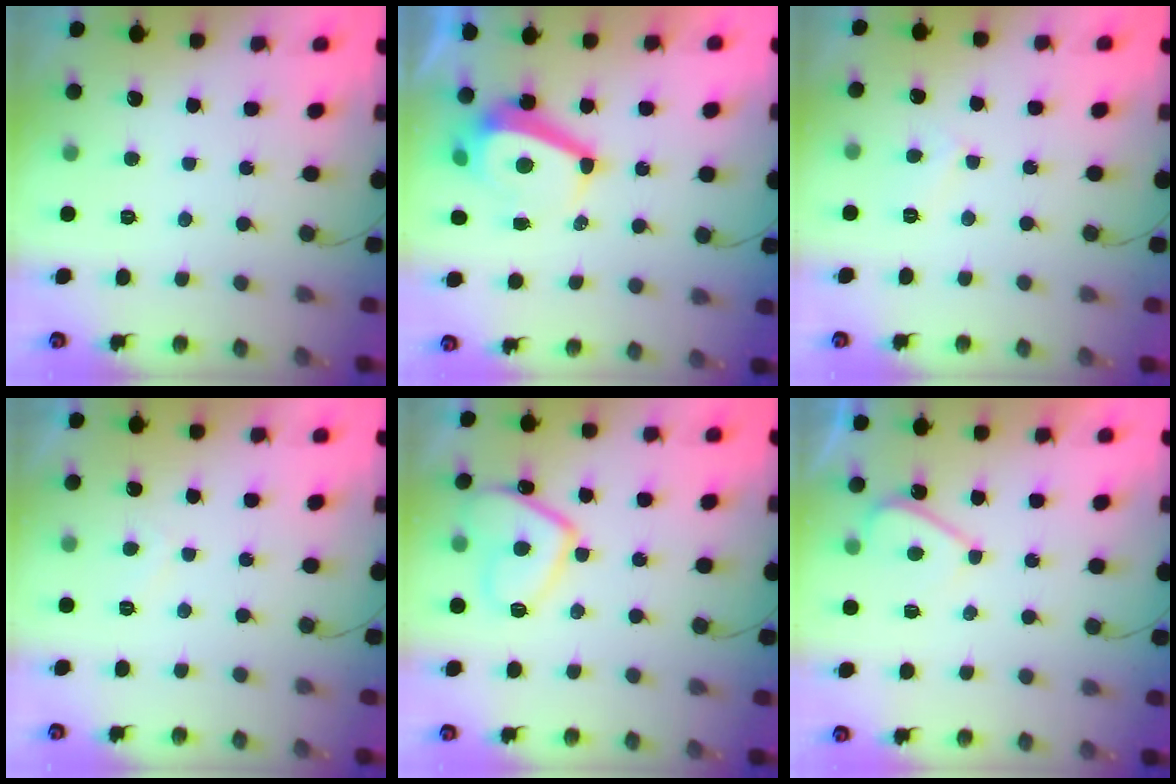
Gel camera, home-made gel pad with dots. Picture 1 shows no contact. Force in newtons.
{"total": 8.3, "press": 8.3, "slide": 0.5}
{"total": 3.9, "press": 3.9, "slide": 0.4}
{"total": 1.3, "press": 1.1, "slide": 0.7}
{"total": 10.3, "press": 10.2, "slide": 1.6}
{"total": 3.2, "press": 3.1, "slide": 0.6}